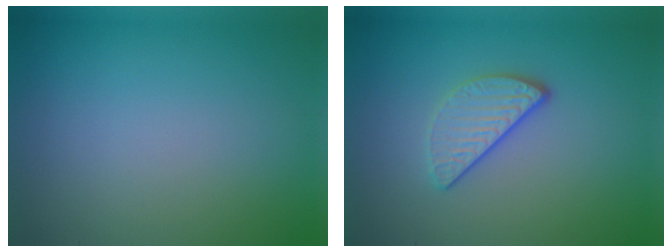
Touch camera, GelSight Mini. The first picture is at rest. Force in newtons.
{"total": 3.2, "press": 2.6, "slide": 1.8}